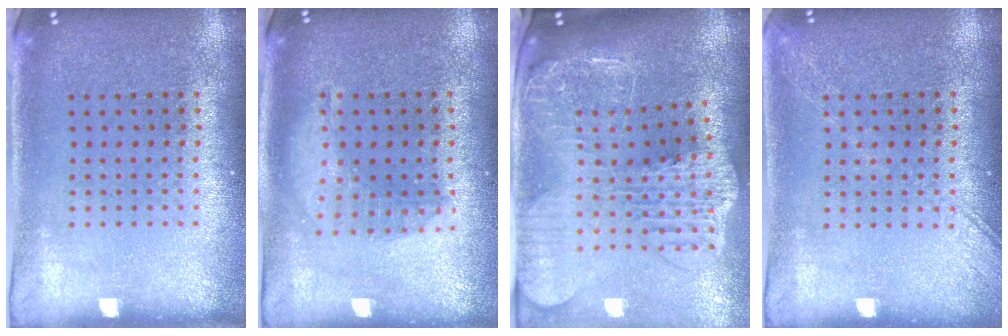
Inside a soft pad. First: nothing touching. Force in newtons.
{"total": 1.5, "press": 1.5, "slide": 0.5}
{"total": 4.0, "press": 3.1, "slide": 2.6}
{"total": 1.8, "press": 1.8, "slide": 0.2}